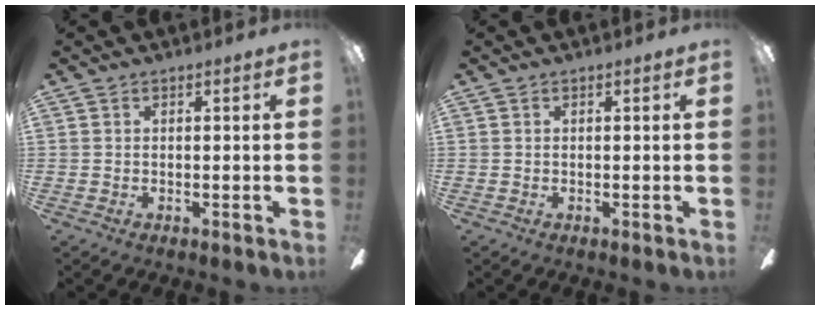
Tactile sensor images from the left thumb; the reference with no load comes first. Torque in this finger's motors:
{"motor_torque": [-0.02, -0.05, -0.06, 0.01, 0.00]}